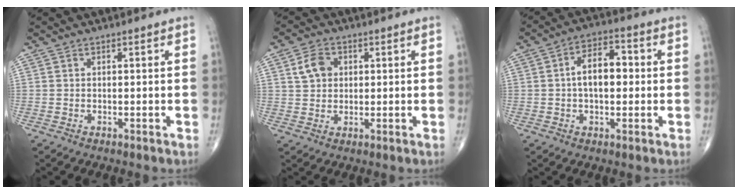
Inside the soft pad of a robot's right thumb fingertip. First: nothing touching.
{"total": 5.3, "force": [1.4, 4.2, 2.9], "torque": [-0.040, 0.001, 0.023]}
{"total": 8.8, "force": [0.4, 5.0, 7.2], "torque": [-0.106, 0.024, -0.001]}